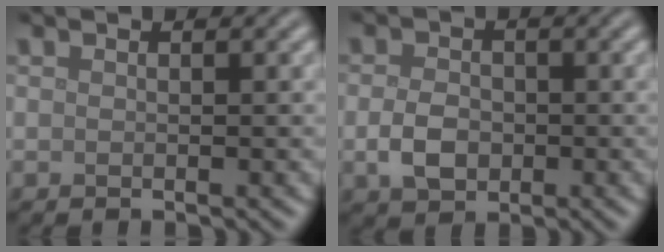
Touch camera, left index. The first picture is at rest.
{"total": 3.1, "force": [-0.7, 2.3, 2.0], "torque": [-0.039, -0.002, -0.017]}